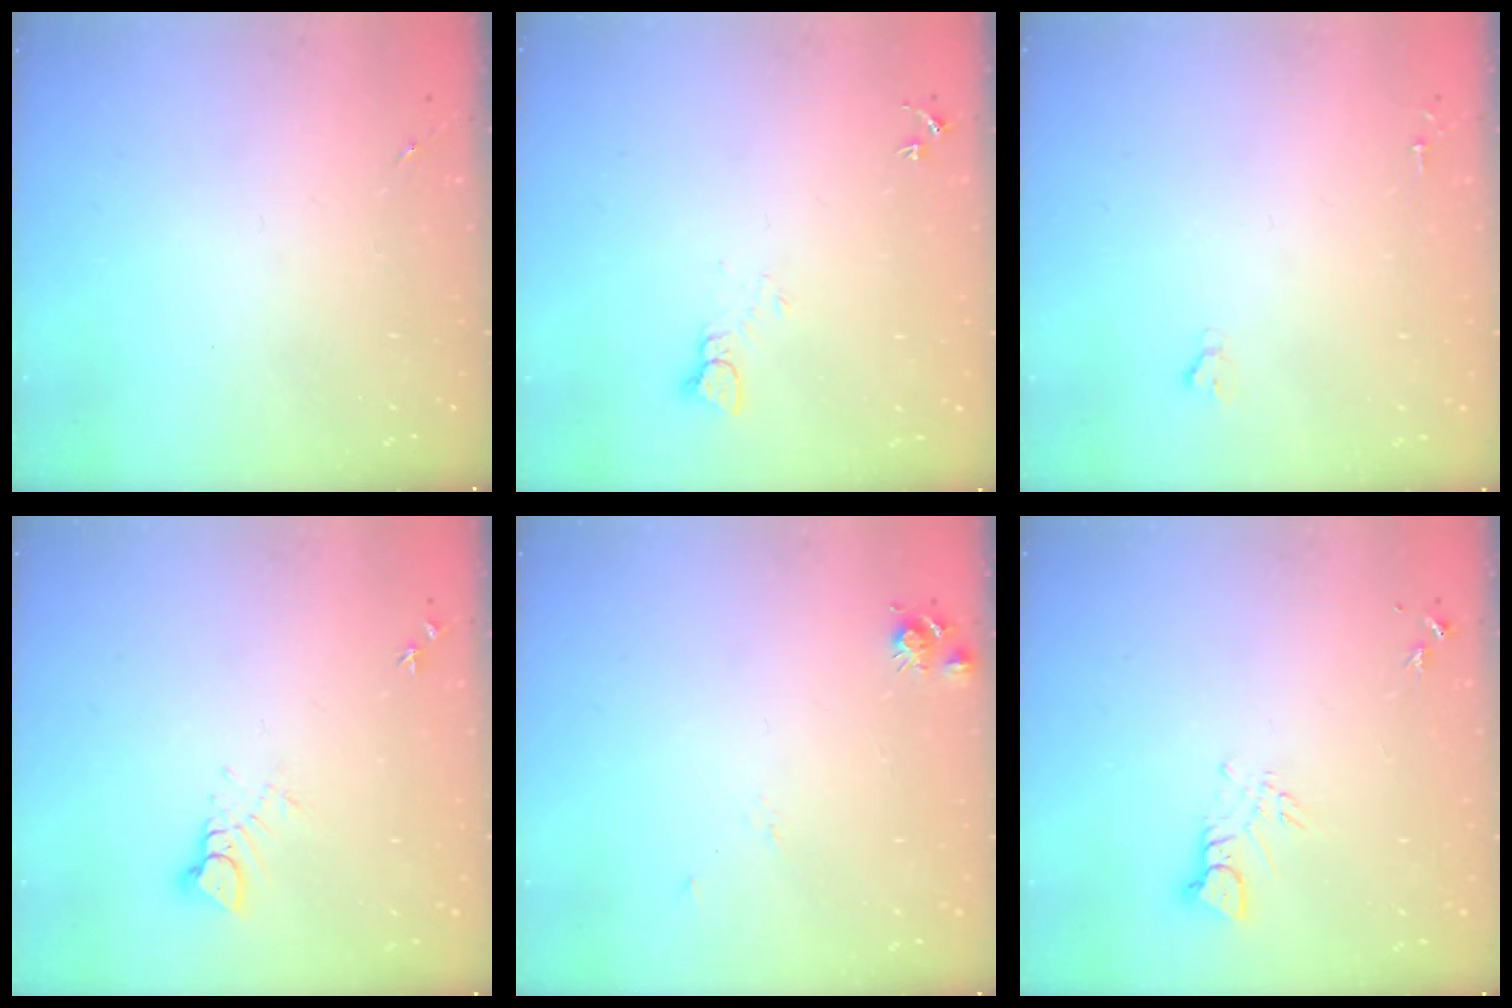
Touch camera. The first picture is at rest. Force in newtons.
{"total": 3.7, "press": 3.7, "slide": 0.1}
{"total": 1.6, "press": 1.6, "slide": 0.2}
{"total": 4.1, "press": 4.1, "slide": 0.2}
{"total": 6.5, "press": 6.5, "slide": 0.8}
{"total": 3.9, "press": 3.9, "slide": 0.4}